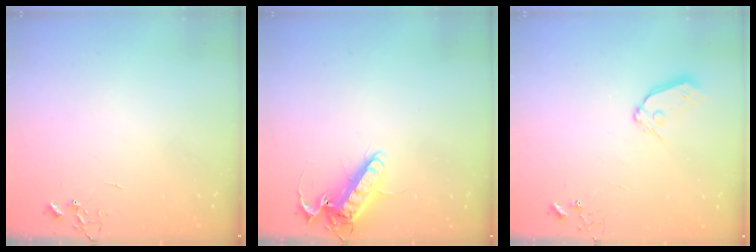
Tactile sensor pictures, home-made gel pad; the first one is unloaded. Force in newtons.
{"total": 13.4, "press": 13.2, "slide": 2.1}
{"total": 8.4, "press": 8.4, "slide": 0.8}